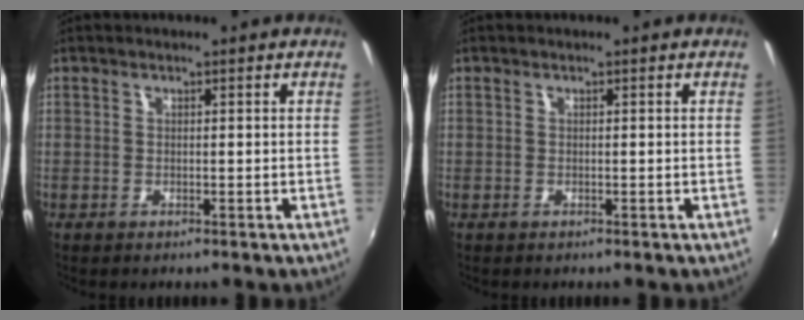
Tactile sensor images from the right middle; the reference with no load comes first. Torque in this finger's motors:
{"motor_torque": [-0.08, -0.14, 0.04, -0.01]}